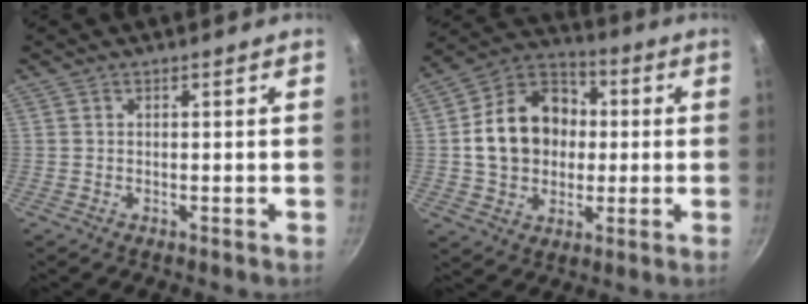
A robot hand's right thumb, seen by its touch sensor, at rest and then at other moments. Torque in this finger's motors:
{"motor_torque": [0.66, 2.99, 1.49, -0.04, 0.15]}